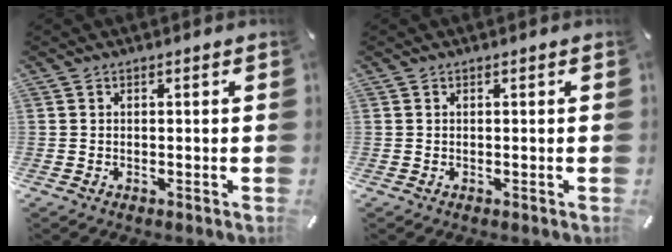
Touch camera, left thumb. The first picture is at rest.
{"total": 0.0}